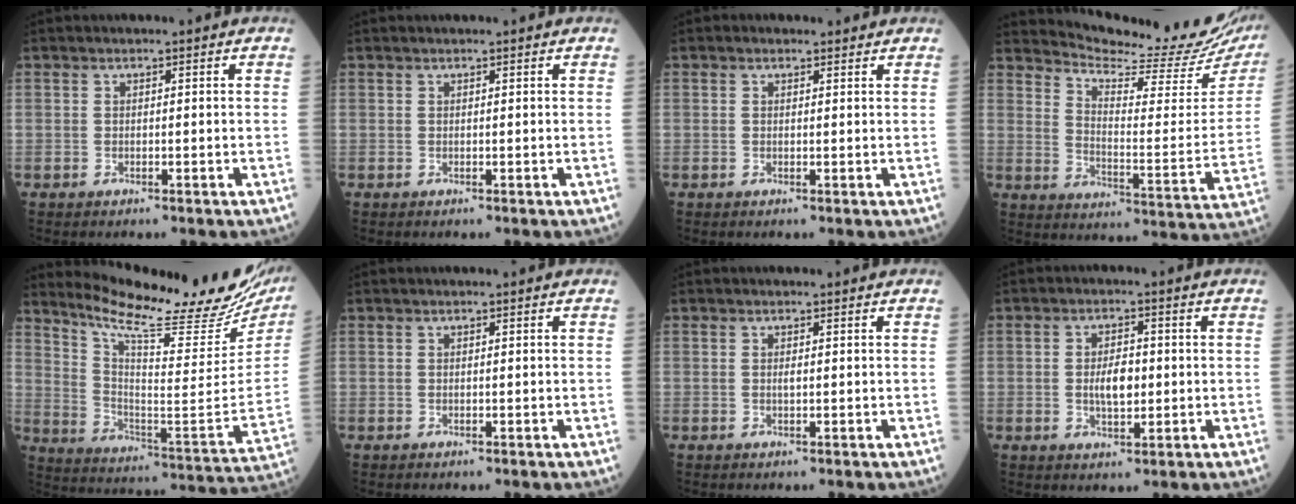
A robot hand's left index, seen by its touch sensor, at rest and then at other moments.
{"total": 1.2, "force": [1.1, 0.0, 0.3], "torque": [-0.008, 0.016, 0.017]}
{"total": 1.0, "force": [0.8, 0.5, 0.1], "torque": [-0.009, 0.003, 0.008]}
{"total": 19.5, "force": [18.4, 0.6, 6.4], "torque": [-0.105, -0.093, 0.236]}
{"total": 27.0, "force": [23.1, 2.9, 13.5], "torque": [-0.222, -0.080, 0.321]}
{"total": 0.6, "force": [0.6, 0.0, 0.2], "torque": [-0.004, 0.010, 0.010]}
{"total": 0.5, "force": [0.2, 0.1, 0.5], "torque": [-0.014, 0.001, 0.003]}
{"total": 4.3, "force": [-0.1, 1.9, 3.9], "torque": [-0.075, 0.002, 0.000]}